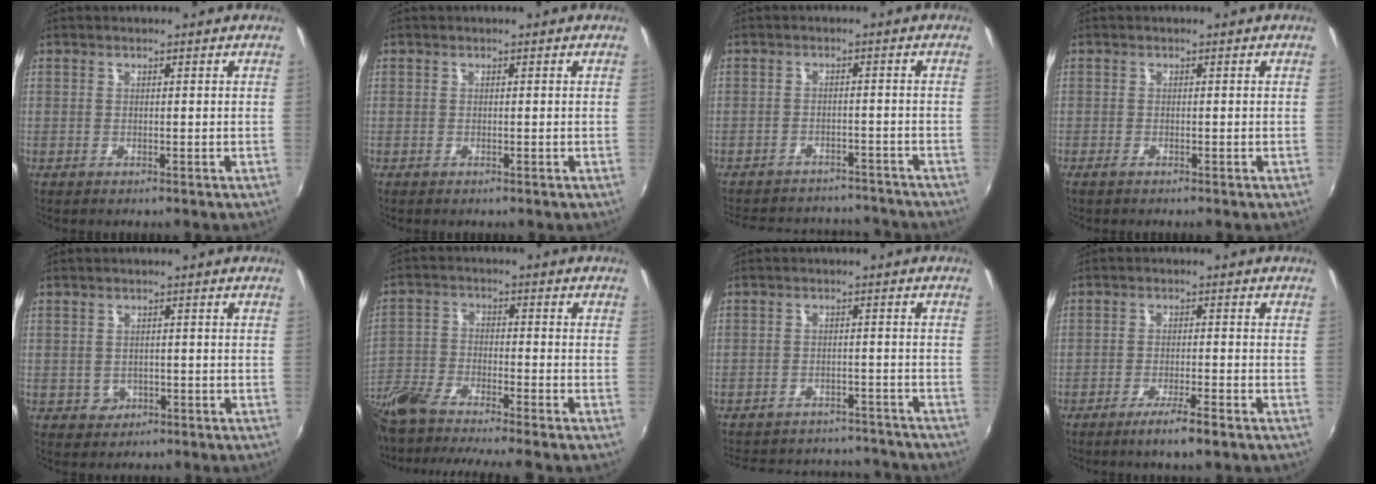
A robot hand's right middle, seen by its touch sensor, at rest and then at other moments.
{"total": 0.0}
{"total": 15.8, "force": [-13.8, 5.8, 4.9], "torque": [-0.115, 0.027, -0.174]}
{"total": 1.0, "force": [-0.8, 0.0, 0.6], "torque": [-0.012, -0.003, -0.018]}
{"total": 2.6, "force": [-0.7, 2.4, 0.6], "torque": [-0.014, 0.000, -0.006]}
{"total": 14.7, "force": [-12.7, 1.6, 7.4], "torque": [-0.172, -0.033, -0.235]}
{"total": 18.6, "force": [-16.4, 6.6, 5.8], "torque": [-0.130, 0.031, -0.202]}
{"total": 4.7, "force": [-3.2, -0.1, 3.4], "torque": [-0.076, -0.005, -0.056]}